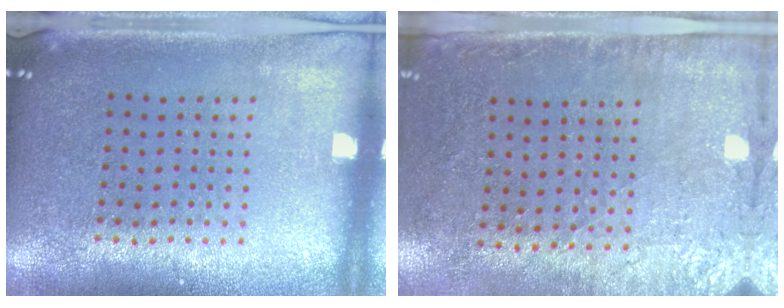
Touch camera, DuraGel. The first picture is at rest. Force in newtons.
{"total": 2.8, "press": 2.3, "slide": 1.6}